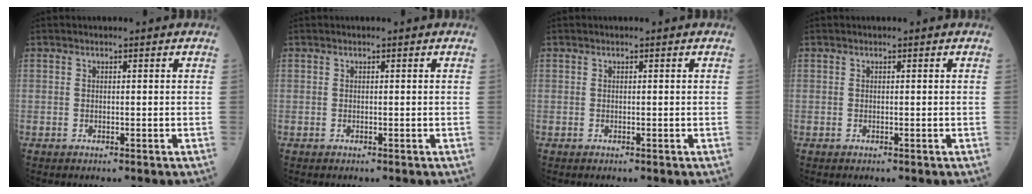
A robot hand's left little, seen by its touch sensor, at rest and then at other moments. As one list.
[{"total": 0.0}, {"total": 0.0}, {"total": 0.0}]